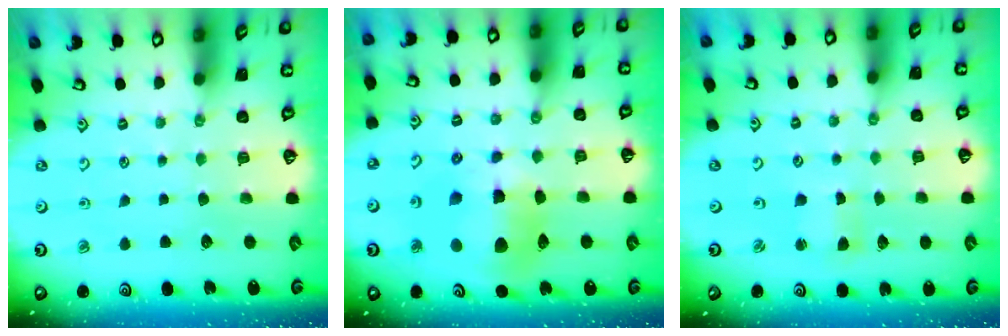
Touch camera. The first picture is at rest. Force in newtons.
{"total": 14.7, "press": 14.5, "slide": 1.9}
{"total": 2.4, "press": 2.3, "slide": 0.4}